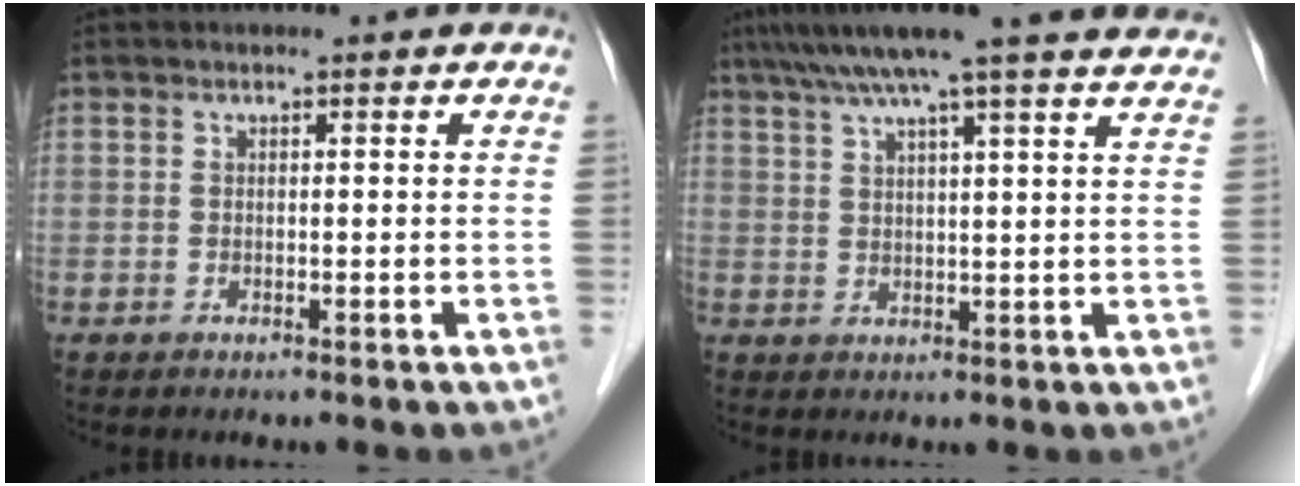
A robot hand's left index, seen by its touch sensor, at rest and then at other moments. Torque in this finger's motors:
{"motor_torque": [0.17, -0.21, 0.13, -0.01]}